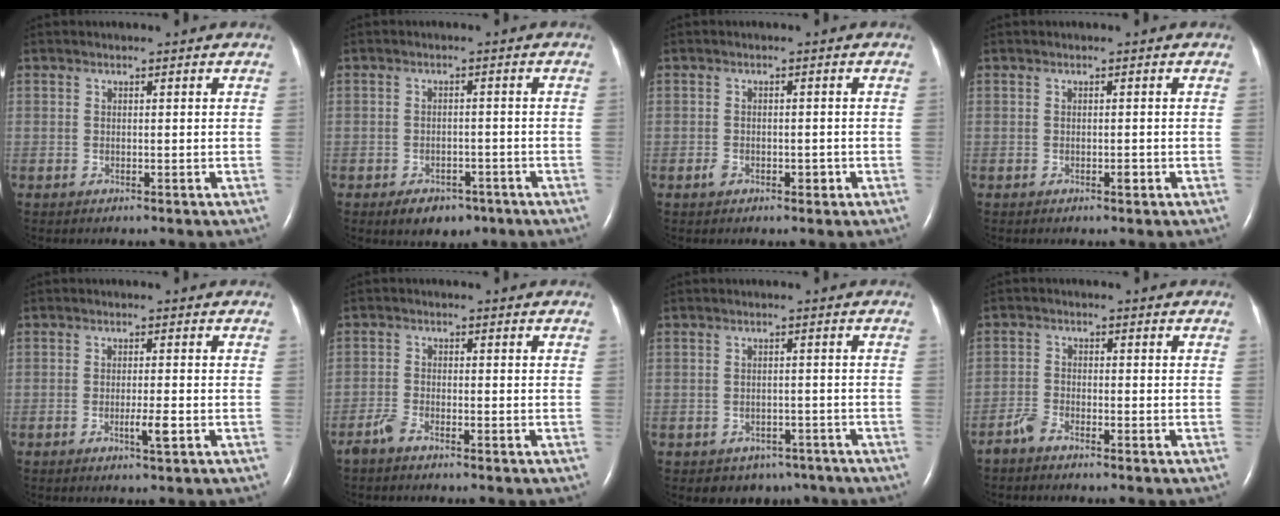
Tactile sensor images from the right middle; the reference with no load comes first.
{"total": 5.1, "force": [-3.3, 3.0, 2.3], "torque": [-0.032, 0.003, -0.038]}
{"total": 2.0, "force": [-0.9, 1.3, 1.2], "torque": [-0.021, 0.004, -0.011]}
{"total": 0.7, "force": [-0.3, 0.2, 0.5], "torque": [-0.010, 0.000, -0.004]}
{"total": 2.5, "force": [-0.9, 0.0, 2.3], "torque": [-0.043, -0.004, -0.016]}
{"total": 2.2, "force": [-1.9, 0.3, 1.1], "torque": [-0.032, -0.003, -0.040]}
{"total": 4.9, "force": [-3.6, 3.3, 0.7], "torque": [-0.003, 0.015, -0.040]}
{"total": 2.4, "force": [-2.1, 0.4, 1.0], "torque": [-0.028, -0.002, -0.044]}